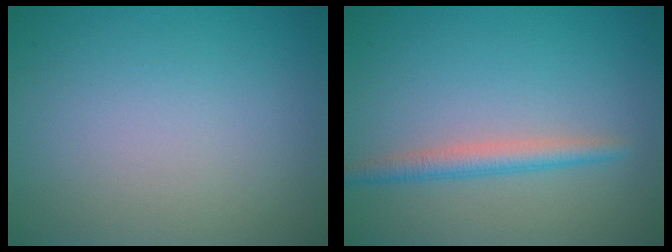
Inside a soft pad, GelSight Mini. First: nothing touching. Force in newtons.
{"total": 2.3, "press": 2.3, "slide": 0.1}